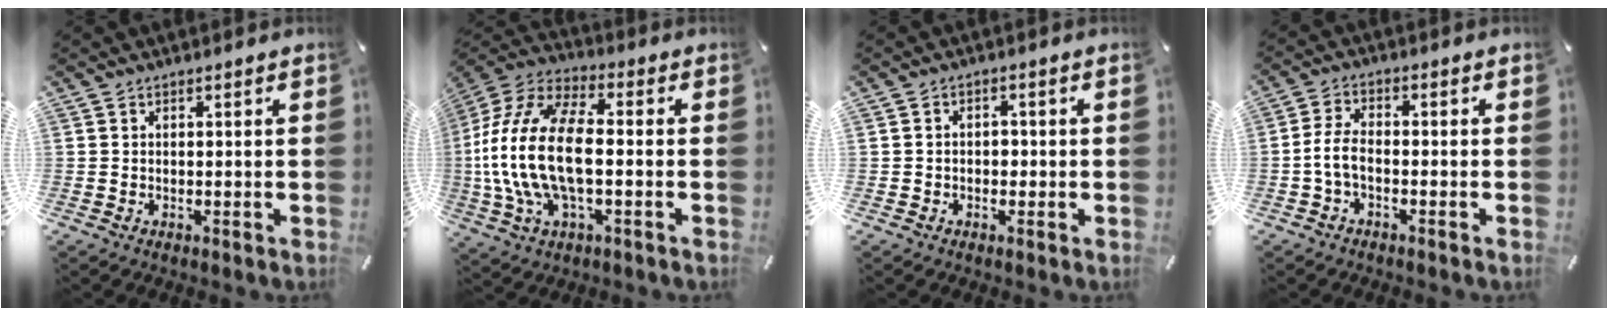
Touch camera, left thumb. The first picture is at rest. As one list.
[{"total": 19.2, "force": [-2.0, 10.1, 16.2], "torque": [-0.354, -0.003, -0.038]}, {"total": 2.2, "force": [-0.5, 1.8, 1.3], "torque": [-0.026, 0.006, -0.011]}, {"total": 5.5, "force": [-1.8, 2.8, 4.4], "torque": [-0.101, 0.005, -0.039]}]